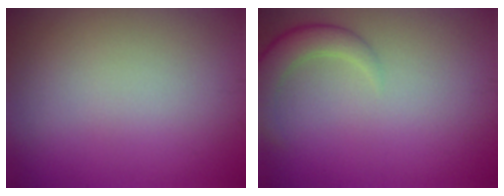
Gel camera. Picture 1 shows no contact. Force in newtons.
{"total": 3.0, "press": 3.0, "slide": 0.2}